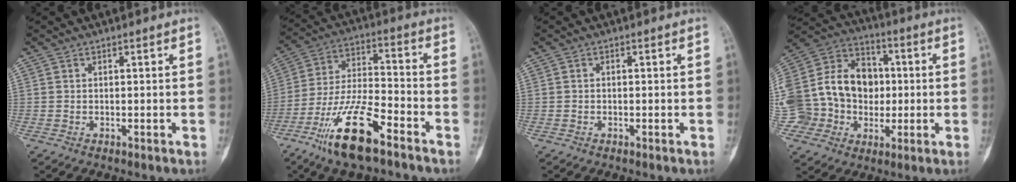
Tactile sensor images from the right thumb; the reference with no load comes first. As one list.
[{"total": 15.7, "force": [-9.8, 4.6, 11.4], "torque": [-0.220, 0.054, -0.184]}, {"total": 0.5, "force": [-0.3, 0.4, 0.2], "torque": [0.002, 0.001, -0.010]}, {"total": 25.1, "force": [-0.7, 21.1, 13.6], "torque": [-0.273, 0.059, 0.001]}]